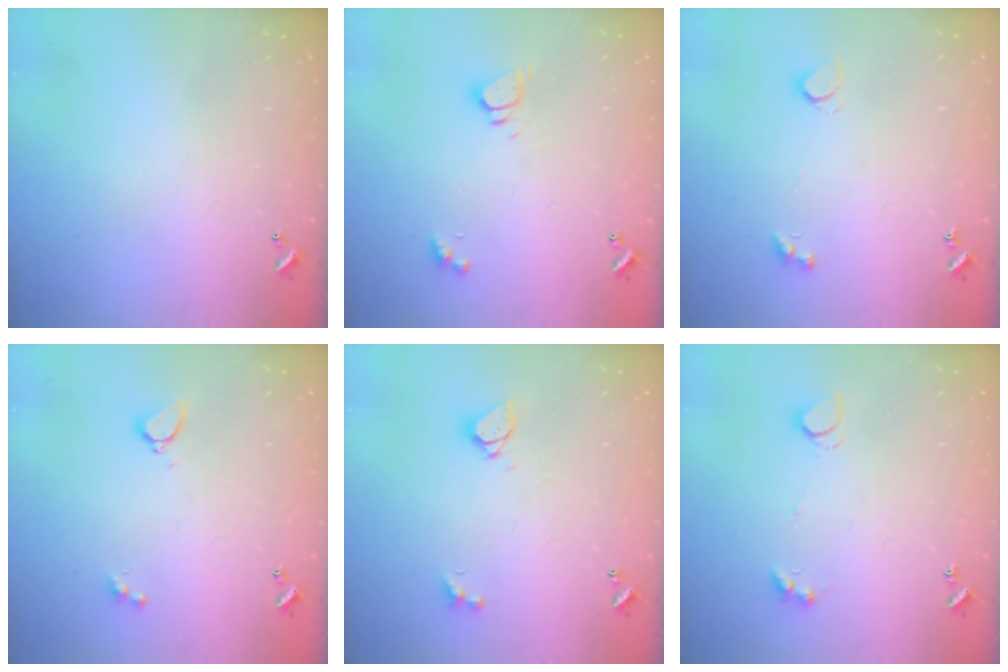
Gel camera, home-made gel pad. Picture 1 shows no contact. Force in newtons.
{"total": 3.5, "press": 3.4, "slide": 0.4}
{"total": 1.7, "press": 1.6, "slide": 0.6}
{"total": 3.9, "press": 3.8, "slide": 0.8}
{"total": 2.4, "press": 2.4, "slide": 0.3}
{"total": 3.6, "press": 3.5, "slide": 0.6}